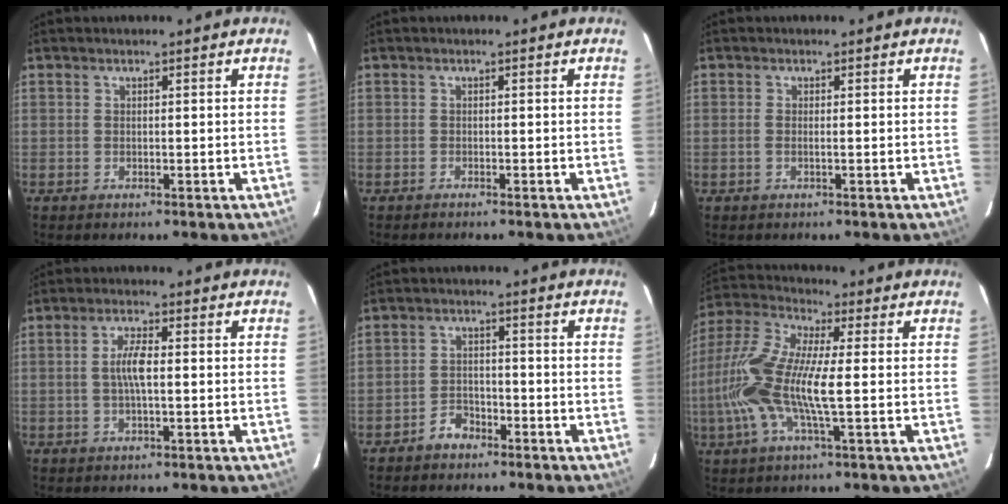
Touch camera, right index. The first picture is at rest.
{"total": 0.6, "force": [-0.6, 0.0, 0.2], "torque": [-0.001, -0.001, -0.011]}
{"total": 0.8, "force": [-0.2, -0.1, 0.7], "torque": [-0.015, 0.000, -0.006]}
{"total": 4.1, "force": [-0.1, 0.8, 4.1], "torque": [-0.078, 0.004, -0.001]}
{"total": 3.9, "force": [-3.0, 2.2, 0.9], "torque": [-0.027, 0.012, -0.051]}
{"total": 15.8, "force": [-1.4, 3.0, 15.4], "torque": [-0.310, 0.003, -0.039]}